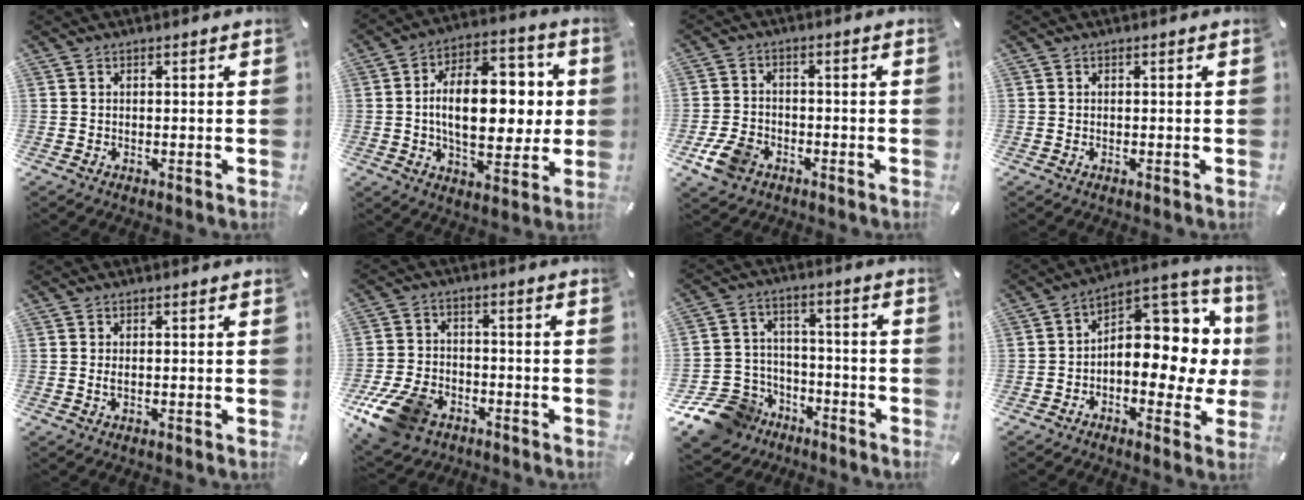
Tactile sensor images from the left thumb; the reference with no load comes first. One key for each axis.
{"total": 18.5, "fx": 0.8, "fy": 11.0, "fz": 14.9, "tx": -0.230, "ty": 0.005, "tz": 0.011}
{"total": 7.0, "fx": -3.5, "fy": 5.1, "fz": 3.3, "tx": -0.081, "ty": 0.015, "tz": -0.067}
{"total": 0.0}
{"total": 1.3, "fx": 0.1, "fy": 0.2, "fz": 1.2, "tx": -0.025, "ty": -0.002, "tz": 0.002}
{"total": 13.2, "fx": -7.5, "fy": 8.3, "fz": 7.0, "tx": -0.143, "ty": 0.044, "tz": -0.132}
{"total": 13.0, "fx": -8.0, "fy": 9.6, "fz": 3.5, "tx": -0.081, "ty": 0.056, "tz": -0.139}
{"total": 13.5, "fx": 1.6, "fy": 9.0, "fz": 10.0, "tx": -0.120, "ty": -0.027, "tz": 0.031}